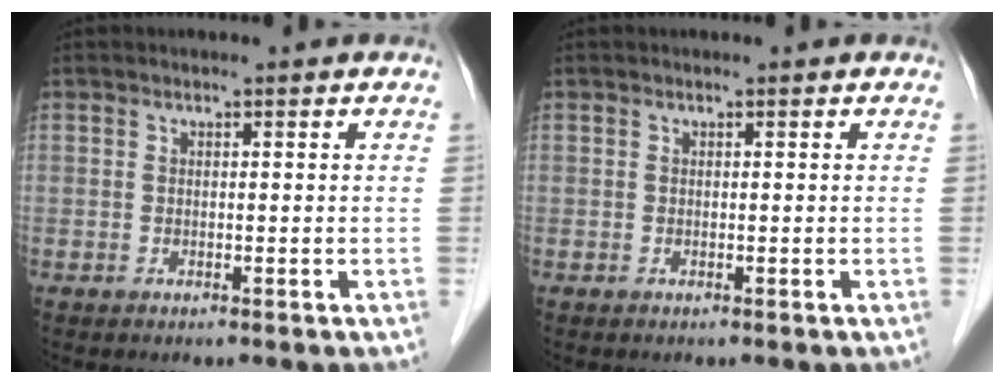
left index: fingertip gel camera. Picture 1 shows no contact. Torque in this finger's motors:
{"motor_torque": [0.00, 0.00, 0.00, 0.00]}